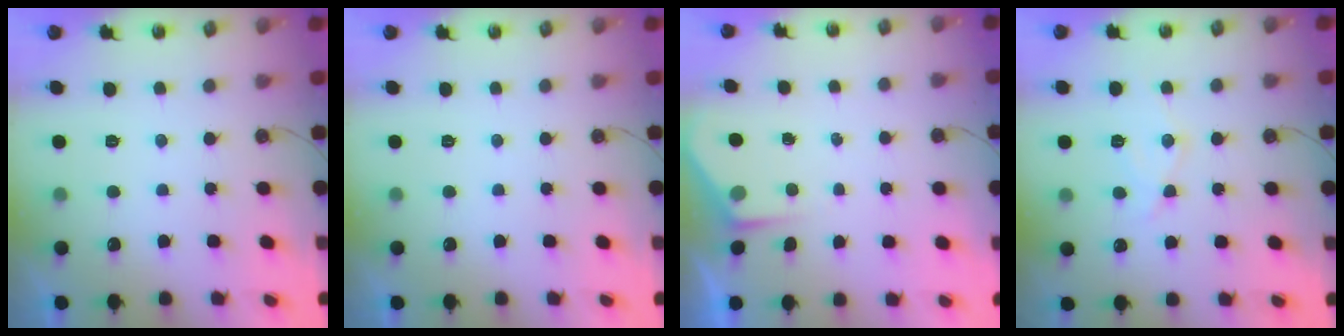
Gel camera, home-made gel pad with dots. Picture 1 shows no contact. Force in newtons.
{"total": 0.0}
{"total": 2.5, "press": 2.5, "slide": 0.4}
{"total": 11.0, "press": 10.9, "slide": 0.7}